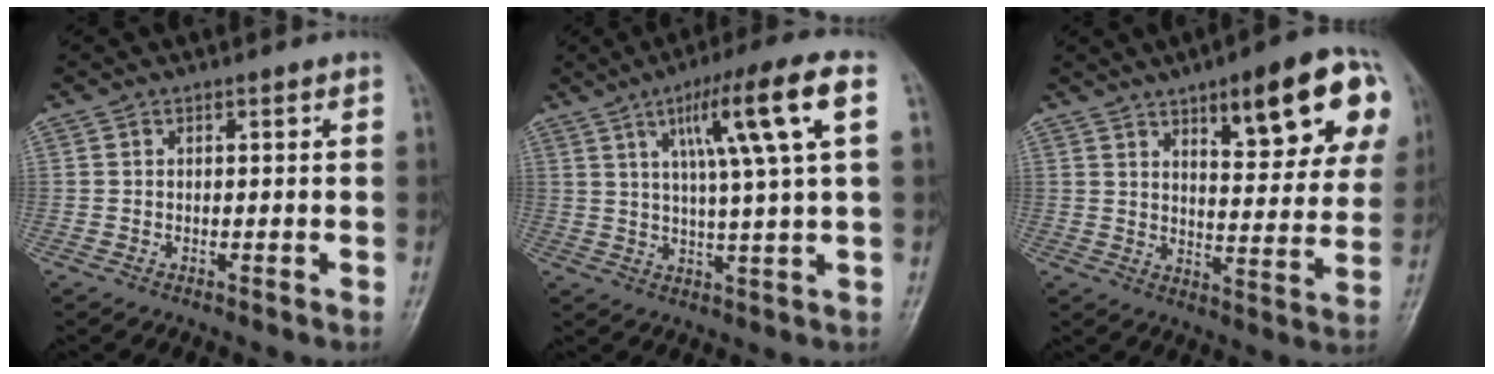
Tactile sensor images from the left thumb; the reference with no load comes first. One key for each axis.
{"total": 13.4, "fx": 4.7, "fy": 0.5, "fz": 12.5, "tx": -0.212, "ty": 0.002, "tz": 0.074}
{"total": 17.8, "fx": 8.9, "fy": 5.8, "fz": 14.3, "tx": -0.150, "ty": -0.028, "tz": 0.119}